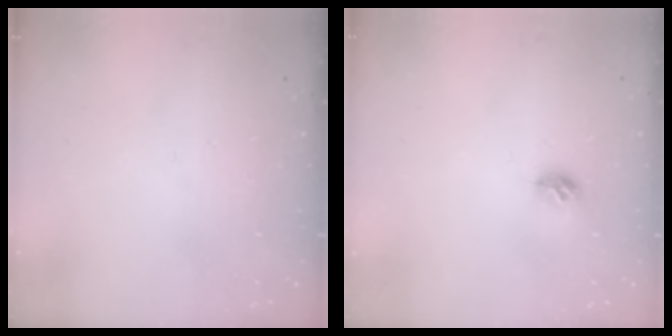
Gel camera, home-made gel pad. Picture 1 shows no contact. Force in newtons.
{"total": 7.5, "press": 7.4, "slide": 0.7}